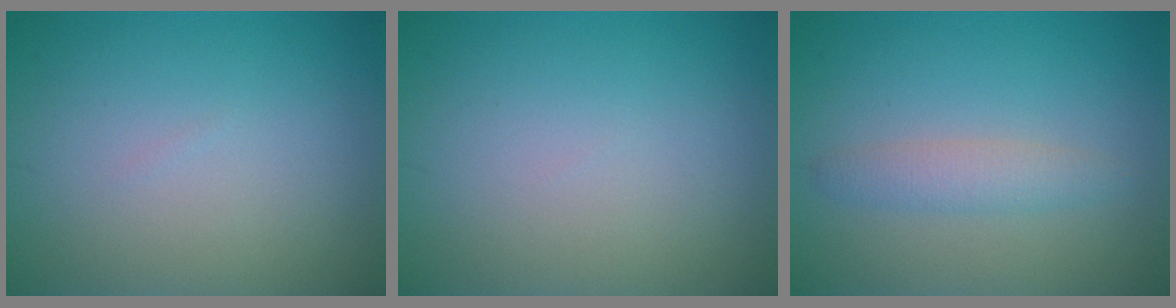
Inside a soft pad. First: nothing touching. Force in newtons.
{"total": 0.0}
{"total": 2.0, "press": 2.0, "slide": 0.1}